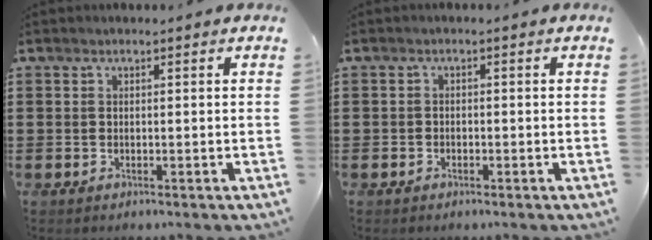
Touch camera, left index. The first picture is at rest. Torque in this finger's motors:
{"motor_torque": [-0.14, 0.28, -0.02, -0.01]}